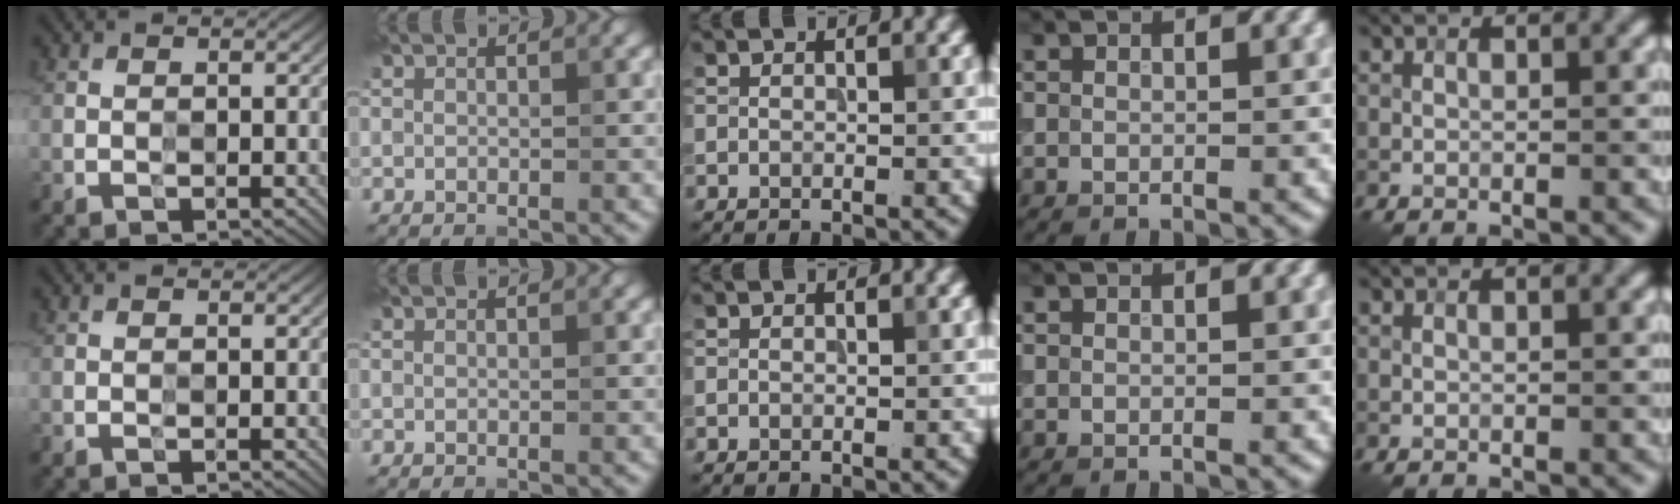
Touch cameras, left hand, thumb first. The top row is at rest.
{}